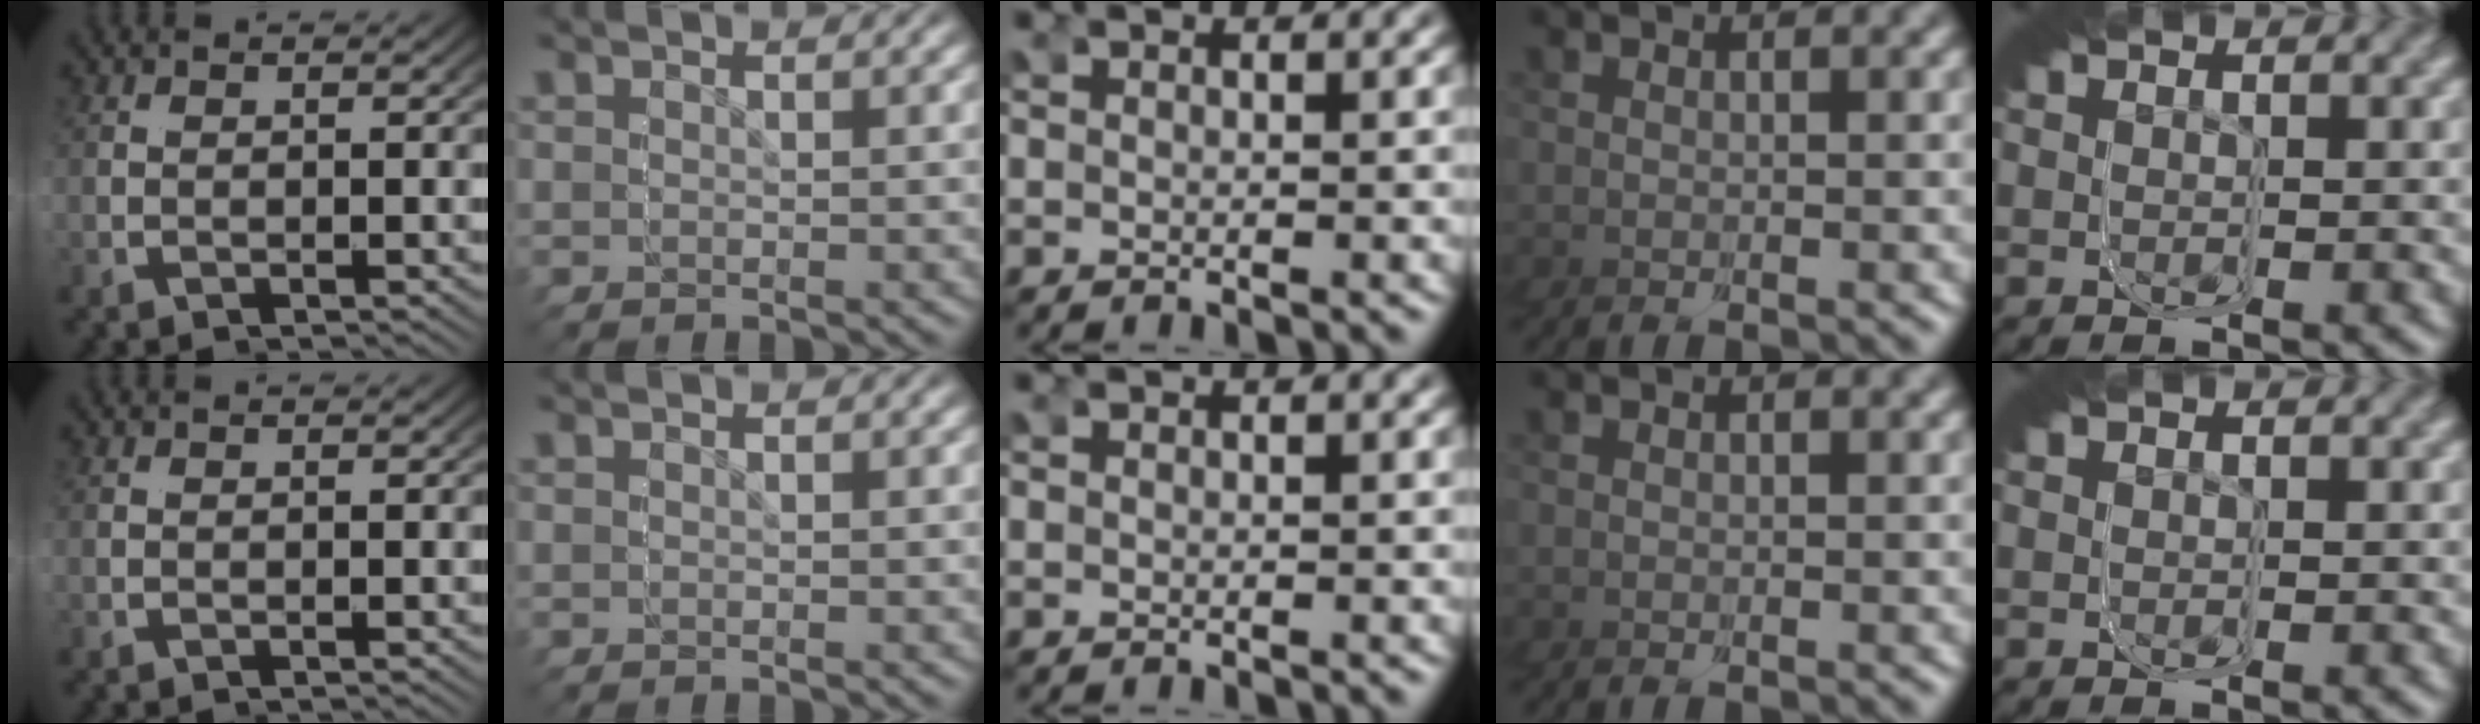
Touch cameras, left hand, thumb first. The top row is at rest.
{}